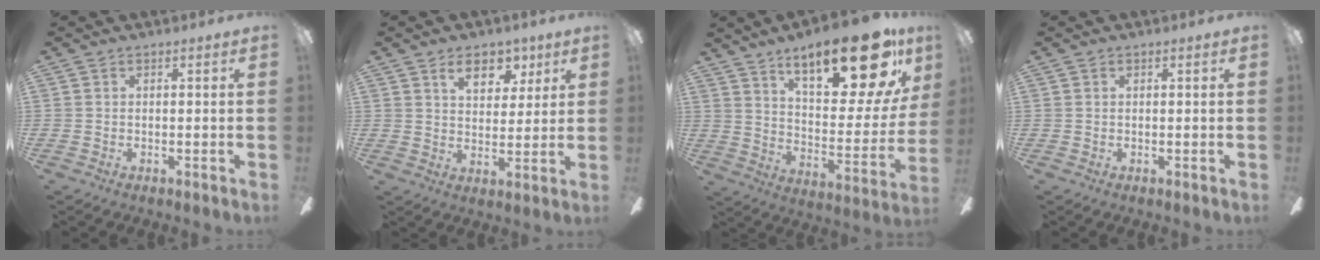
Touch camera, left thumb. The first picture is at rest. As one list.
[{"total": 8.8, "force": [5.0, 5.4, 4.8], "torque": [-0.054, -0.013, 0.083]}, {"total": 24.5, "force": [17.1, 8.1, 15.5], "torque": [-0.218, -0.110, 0.279]}, {"total": 0.0}]